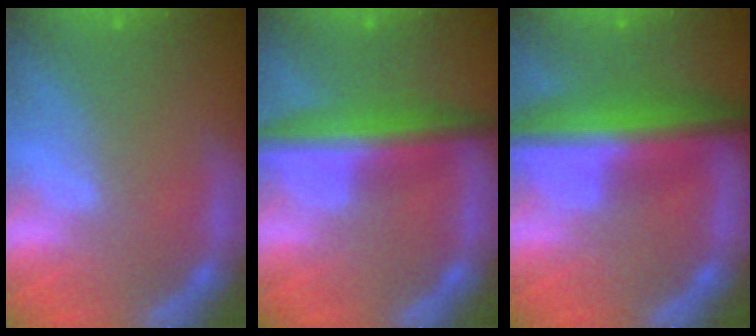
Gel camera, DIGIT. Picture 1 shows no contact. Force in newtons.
{"total": 6.6}
{"total": 9.0}